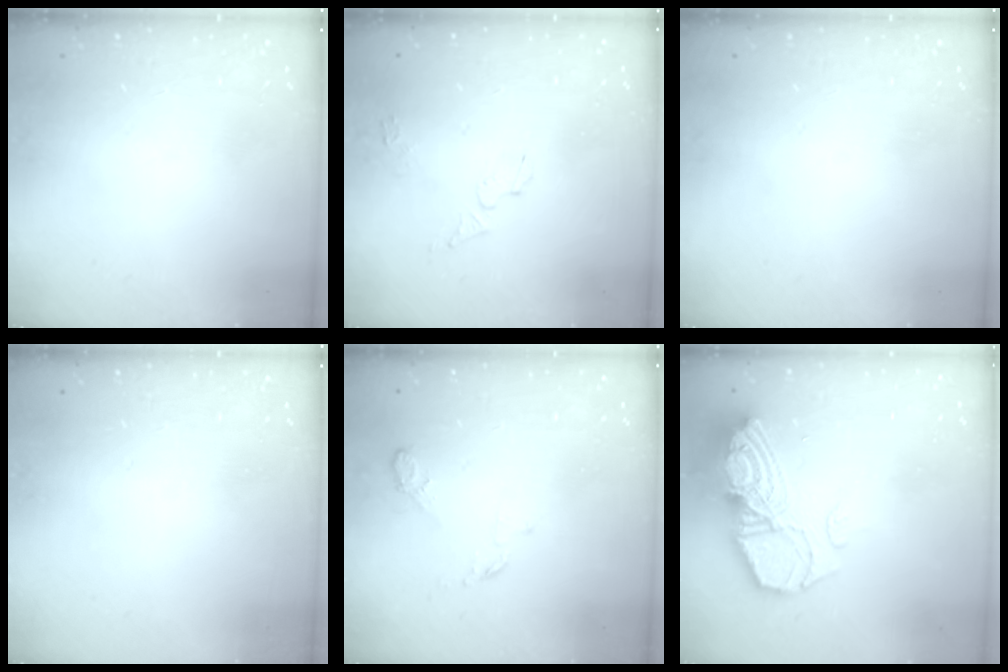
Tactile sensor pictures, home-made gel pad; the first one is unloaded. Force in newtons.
{"total": 4.4, "press": 4.4, "slide": 0.1}
{"total": 0.0}
{"total": 0.0}
{"total": 4.2, "press": 4.2, "slide": 0.7}
{"total": 17.3, "press": 17.2, "slide": 1.4}